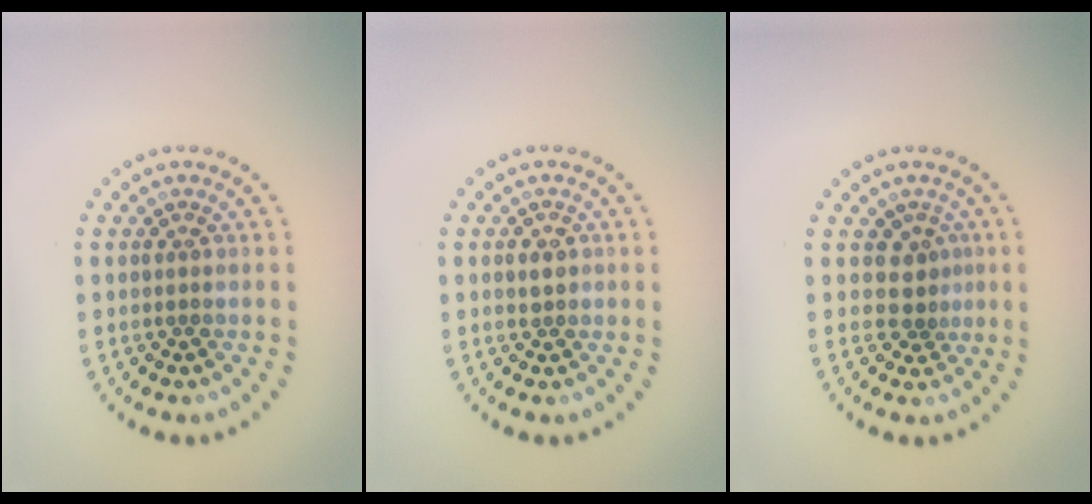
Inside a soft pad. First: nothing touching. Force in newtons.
{"total": 1.0, "press": 1.0, "slide": 0.1}
{"total": 2.0, "press": 1.3, "slide": 1.6}